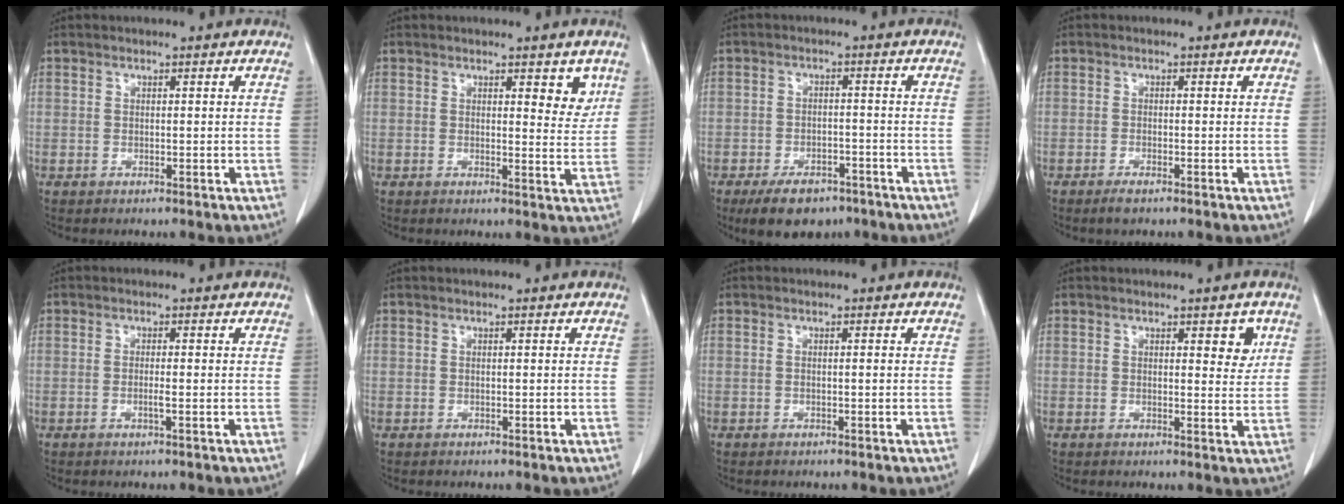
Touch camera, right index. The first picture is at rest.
{"total": 3.8, "force": [2.1, 1.4, 2.8], "torque": [-0.027, -0.013, 0.023]}
{"total": 7.7, "force": [-5.5, 4.0, 3.7], "torque": [-0.061, 0.000, -0.083]}
{"total": 1.8, "force": [-1.3, 0.3, 1.2], "torque": [-0.024, -0.003, -0.022]}
{"total": 1.4, "force": [-0.4, -0.1, 1.3], "torque": [-0.027, -0.002, -0.008]}
{"total": 0.0}
{"total": 0.7, "force": [0.0, 0.1, 0.7], "torque": [-0.016, 0.002, 0.002]}
{"total": 3.4, "force": [1.6, 1.3, 2.8], "torque": [-0.028, -0.007, 0.017]}